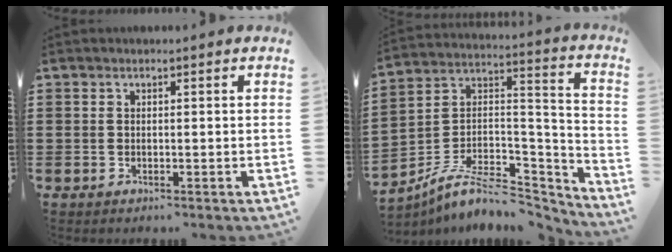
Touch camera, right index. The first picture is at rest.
{"total": 8.6, "force": [-6.0, 3.8, 4.8], "torque": [-0.095, 0.011, -0.117]}